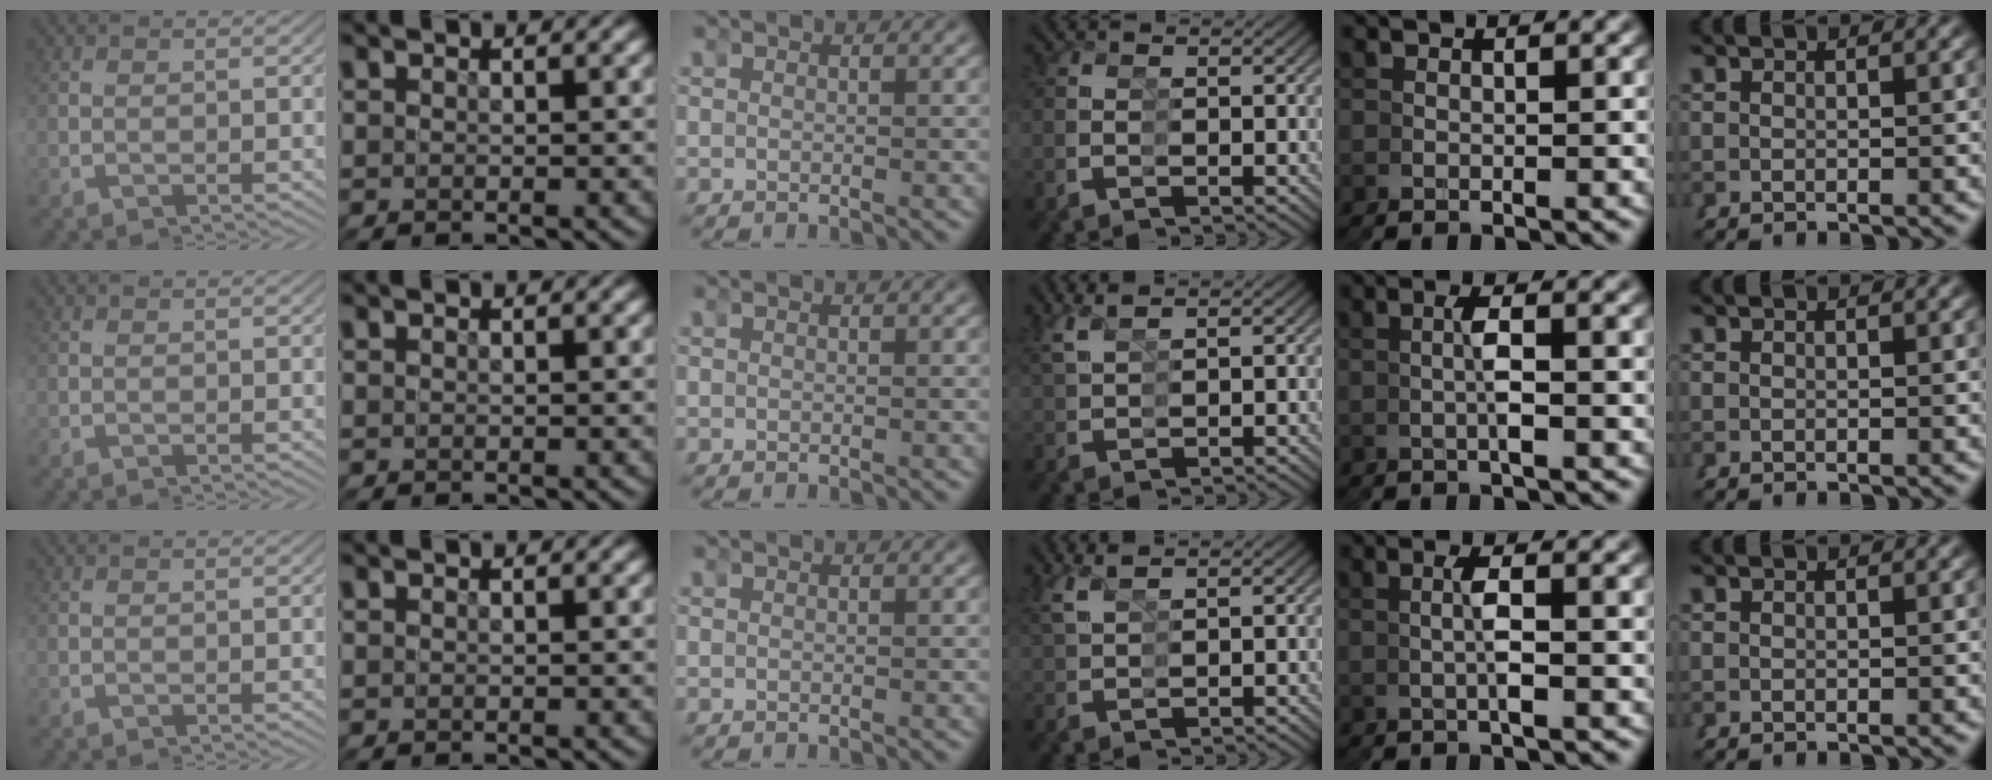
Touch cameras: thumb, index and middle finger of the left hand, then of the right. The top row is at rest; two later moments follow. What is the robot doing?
{"motion": "grasp_and_lifting", "object": "pipette"}